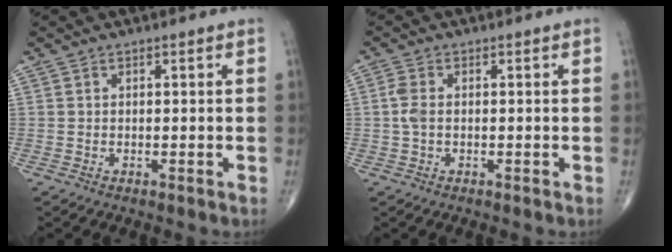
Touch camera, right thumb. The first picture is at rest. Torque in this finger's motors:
{"motor_torque": [0.65, 0.84, 0.48, -0.21, 0.04]}